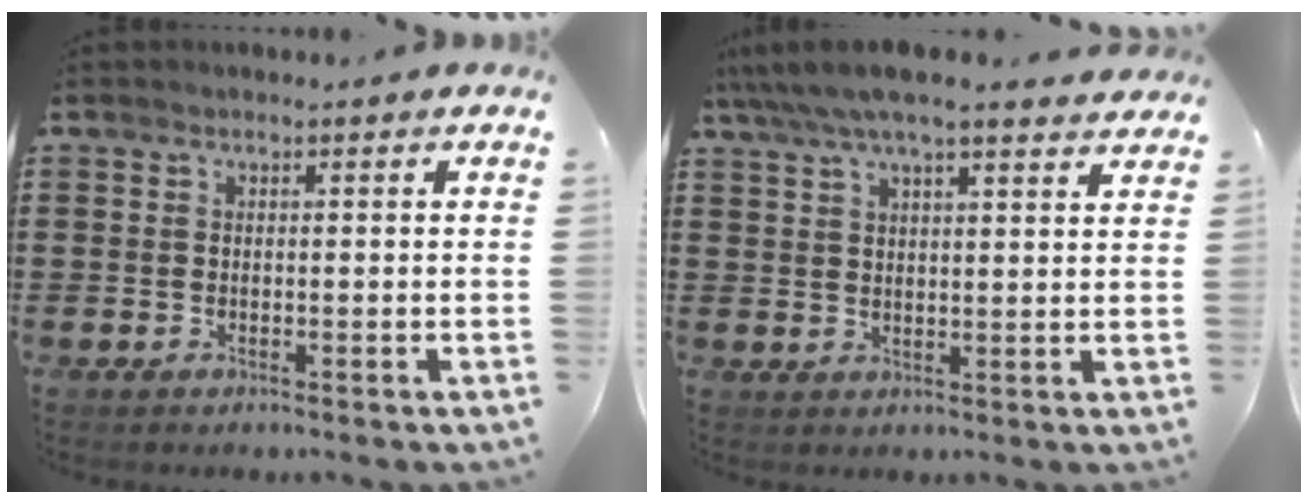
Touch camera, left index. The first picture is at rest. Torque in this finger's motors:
{"motor_torque": [1.26, -0.87, -0.03, -0.18]}